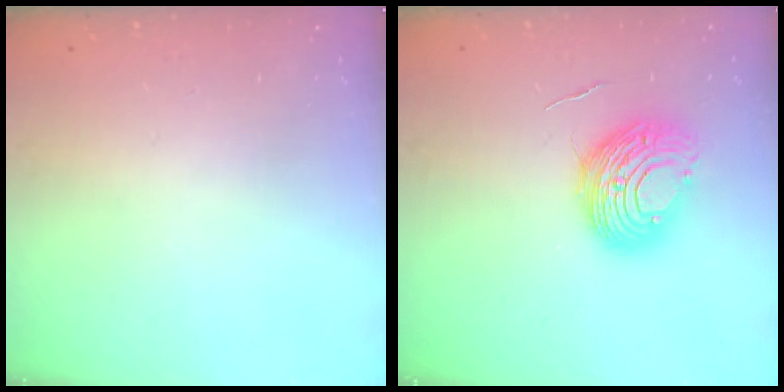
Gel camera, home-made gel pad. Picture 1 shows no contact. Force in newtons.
{"total": 10.8, "press": 10.8, "slide": 1.1}